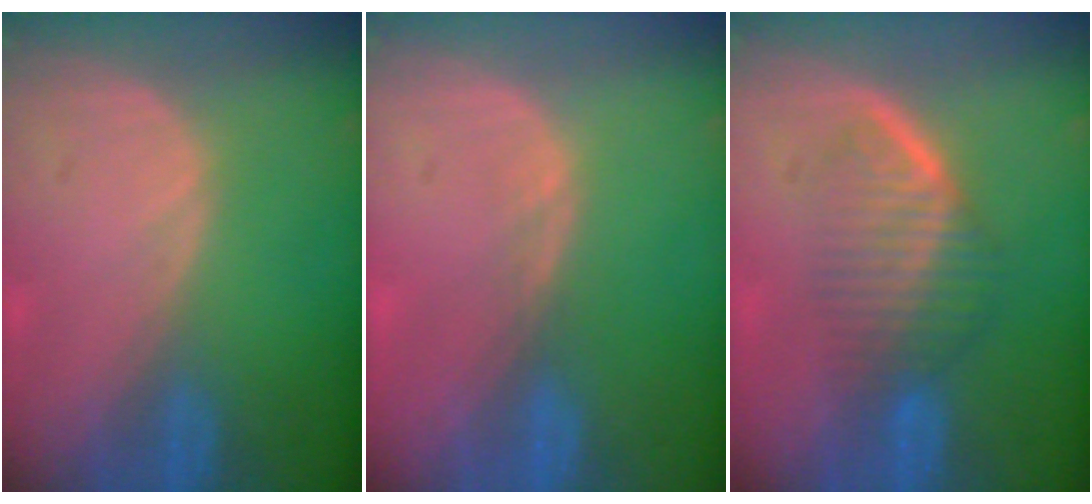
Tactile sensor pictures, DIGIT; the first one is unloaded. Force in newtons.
{"total": 0.8, "press": 0.6, "slide": 0.5}
{"total": 6.7, "press": 5.8, "slide": 3.3}